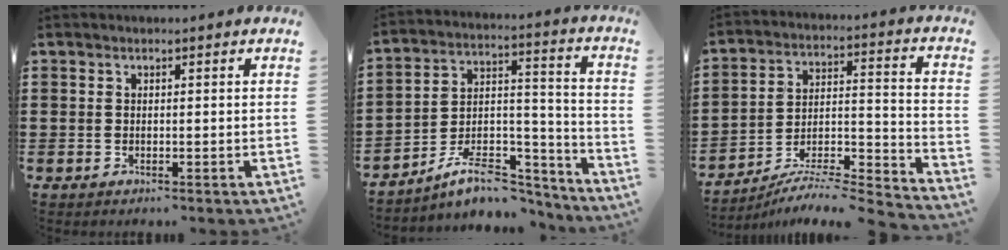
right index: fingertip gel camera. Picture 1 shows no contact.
{"total": 9.8, "force": [-7.9, 4.1, 4.2], "torque": [-0.071, 0.026, -0.146]}
{"total": 6.2, "force": [-5.8, 0.7, 2.2], "torque": [-0.029, -0.004, -0.116]}